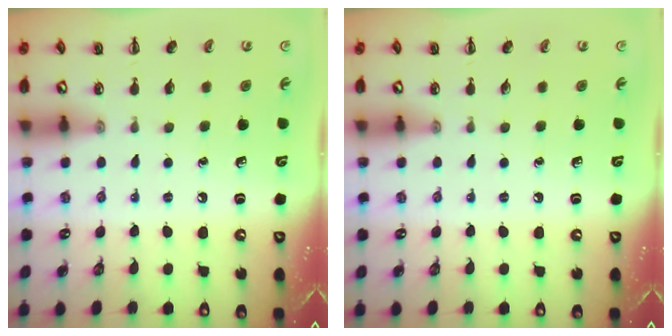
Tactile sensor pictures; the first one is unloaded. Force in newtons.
{"total": 0.0}